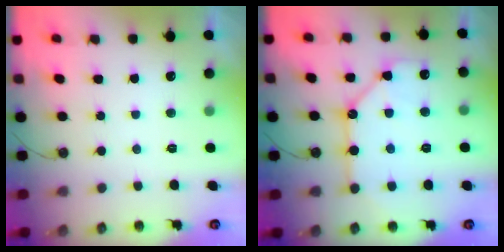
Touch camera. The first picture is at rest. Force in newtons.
{"total": 12.8, "press": 12.8, "slide": 1.2}